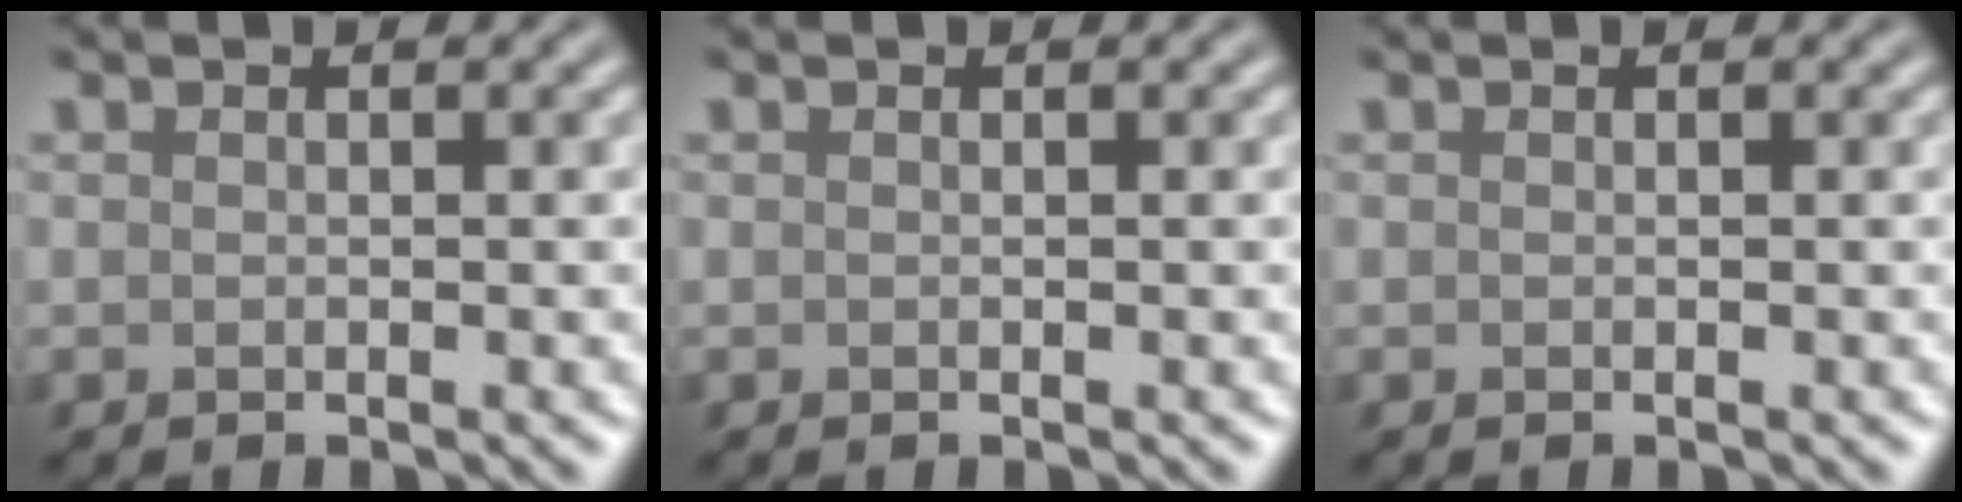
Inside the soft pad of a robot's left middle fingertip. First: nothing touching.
{"total": 0.0}
{"total": 0.0}